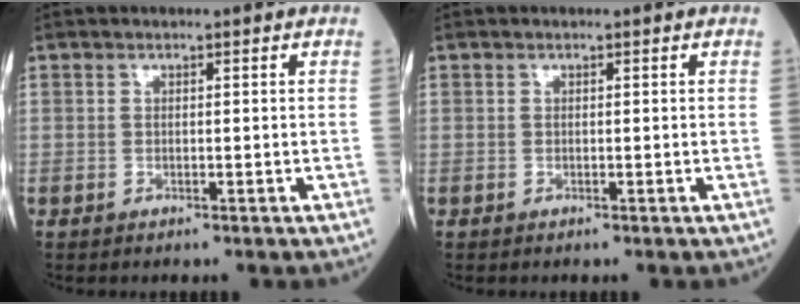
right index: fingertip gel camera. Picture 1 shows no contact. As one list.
[{"total": 0.0}]